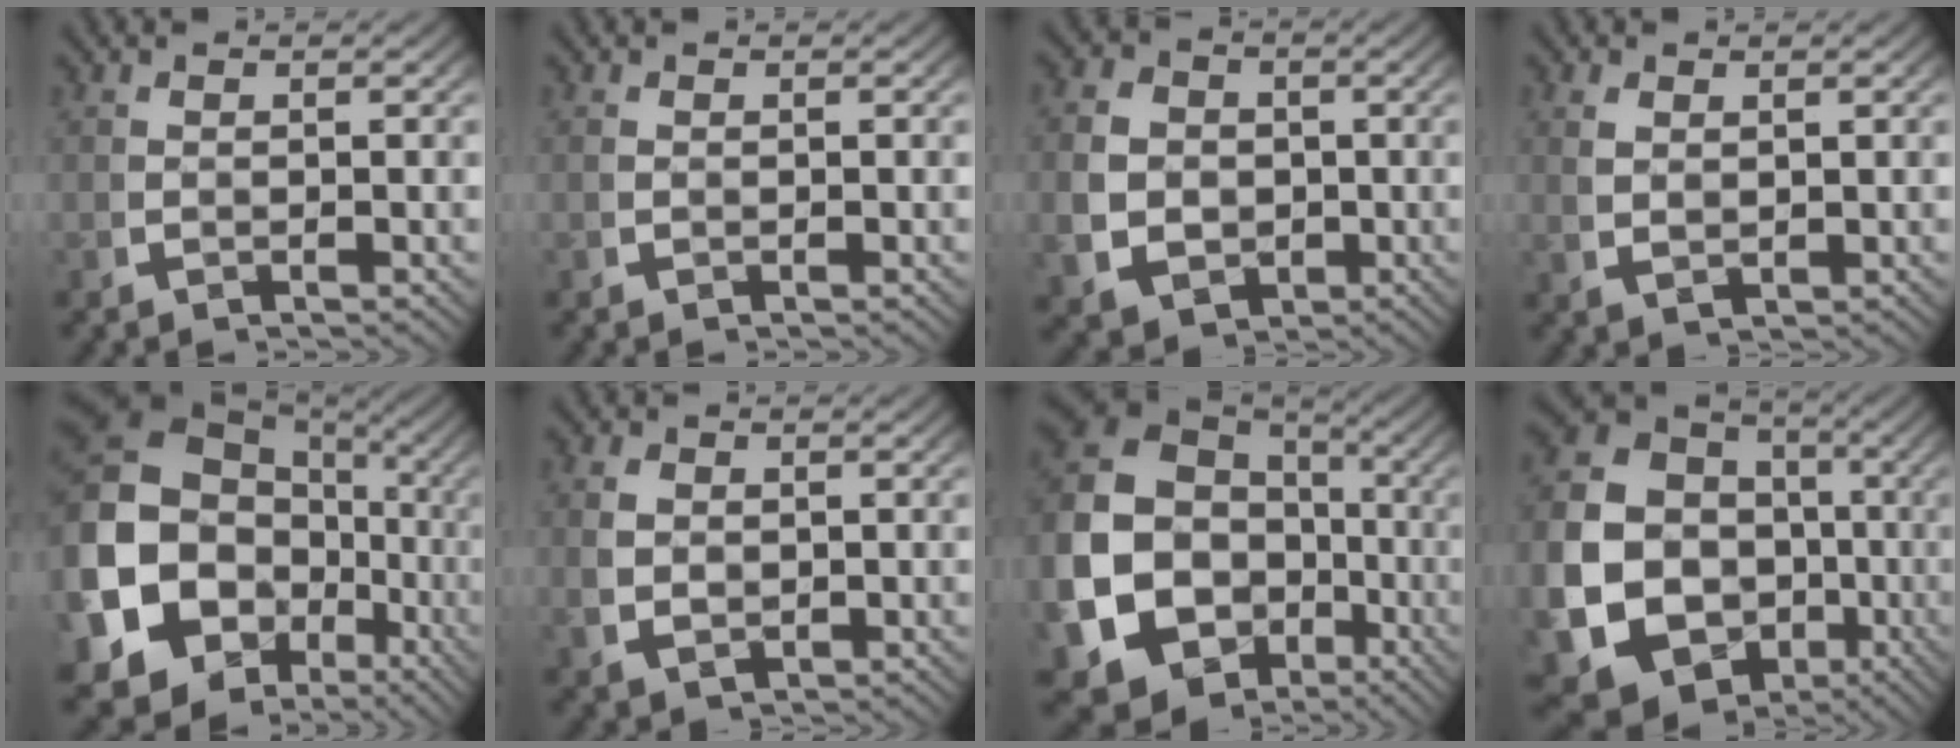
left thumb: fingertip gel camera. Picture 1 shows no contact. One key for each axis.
{"total": 0.0}
{"total": 6.9, "fx": -1.2, "fy": 5.9, "fz": 3.5, "tx": -0.066, "ty": -0.024, "tz": -0.014}
{"total": 1.1, "fx": 0.8, "fy": 0.4, "fz": 0.7, "tx": -0.009, "ty": 0.005, "tz": 0.022}
{"total": 16.4, "fx": -2.2, "fy": 12.5, "fz": 10.4, "tx": -0.212, "ty": -0.069, "tz": -0.013}
{"total": 3.2, "fx": -0.2, "fy": 2.6, "fz": 1.9, "tx": -0.032, "ty": -0.009, "tz": 0.005}
{"total": 16.4, "fx": -4.3, "fy": 13.4, "fz": 8.5, "tx": -0.209, "ty": -0.062, "tz": -0.057}
{"total": 18.4, "fx": -4.4, "fy": 15.3, "fz": 9.1, "tx": -0.251, "ty": -0.085, "tz": -0.057}